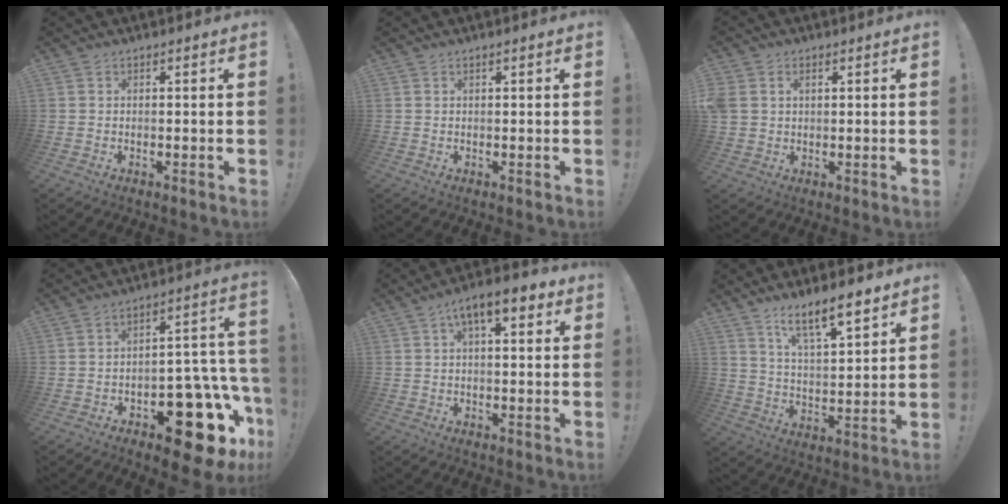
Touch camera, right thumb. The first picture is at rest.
{"total": 0.7, "force": [0.5, -0.1, 0.5], "torque": [-0.006, -0.002, 0.007]}
{"total": 3.6, "force": [1.1, 2.9, 1.8], "torque": [-0.041, 0.000, 0.021]}
{"total": 19.5, "force": [-9.5, 9.7, 13.9], "torque": [-0.133, 0.058, -0.137]}
{"total": 8.4, "force": [3.7, 3.2, 6.9], "torque": [-0.096, -0.008, 0.059]}
{"total": 11.9, "force": [8.8, 3.0, 7.4], "torque": [-0.117, -0.053, 0.150]}